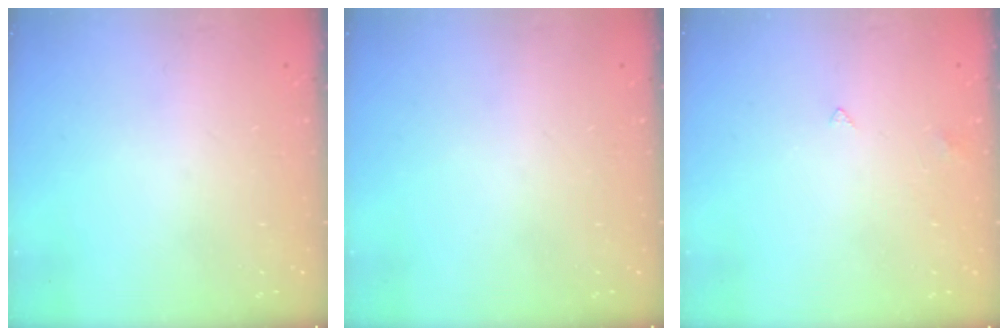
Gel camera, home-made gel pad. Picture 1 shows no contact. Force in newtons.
{"total": 0.0}
{"total": 2.8, "press": 2.8, "slide": 0.5}